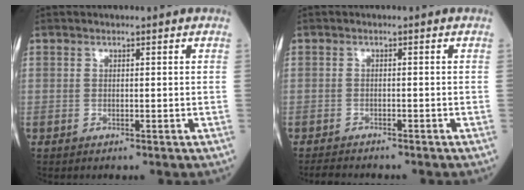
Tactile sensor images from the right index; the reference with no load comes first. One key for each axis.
{"total": 2.8, "fx": -2.6, "fy": 0.6, "fz": 0.7, "tx": -0.015, "ty": -0.008, "tz": -0.041}